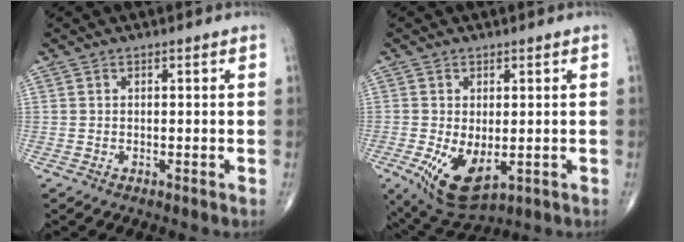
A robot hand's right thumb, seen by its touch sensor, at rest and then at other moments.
{"total": 9.6, "force": [-2.0, 5.0, 7.9], "torque": [-0.138, -0.015, -0.018]}